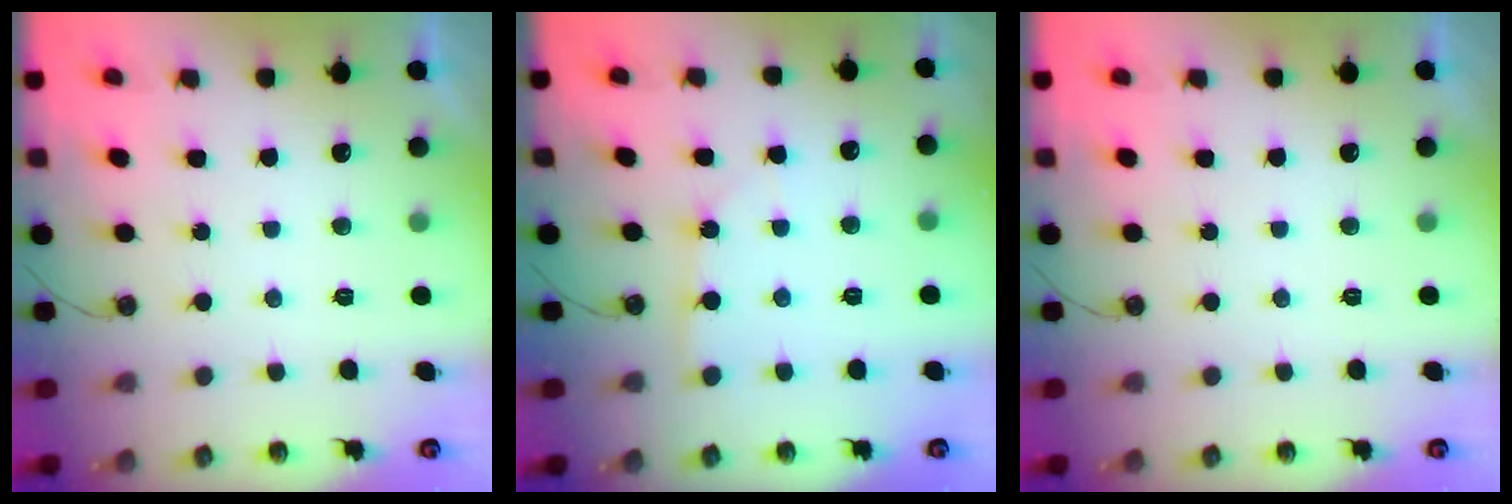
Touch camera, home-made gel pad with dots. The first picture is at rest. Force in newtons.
{"total": 2.3, "press": 2.3, "slide": 0.3}
{"total": 0.0}